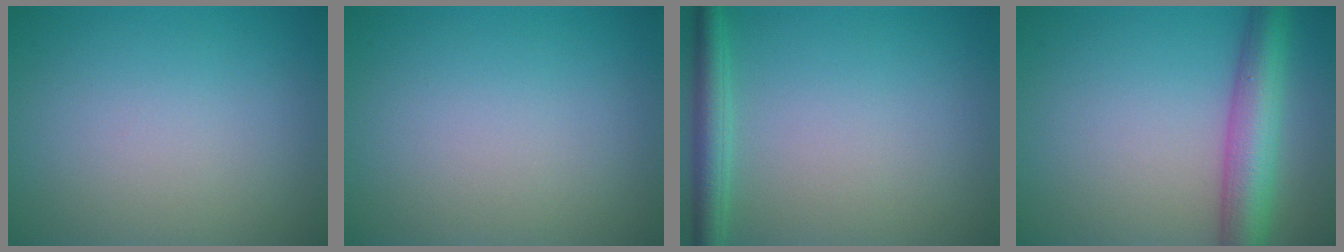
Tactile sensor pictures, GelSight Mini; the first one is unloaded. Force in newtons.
{"total": 0.0}
{"total": 2.8, "press": 2.8, "slide": 0.2}
{"total": 6.1, "press": 6.1, "slide": 0.1}